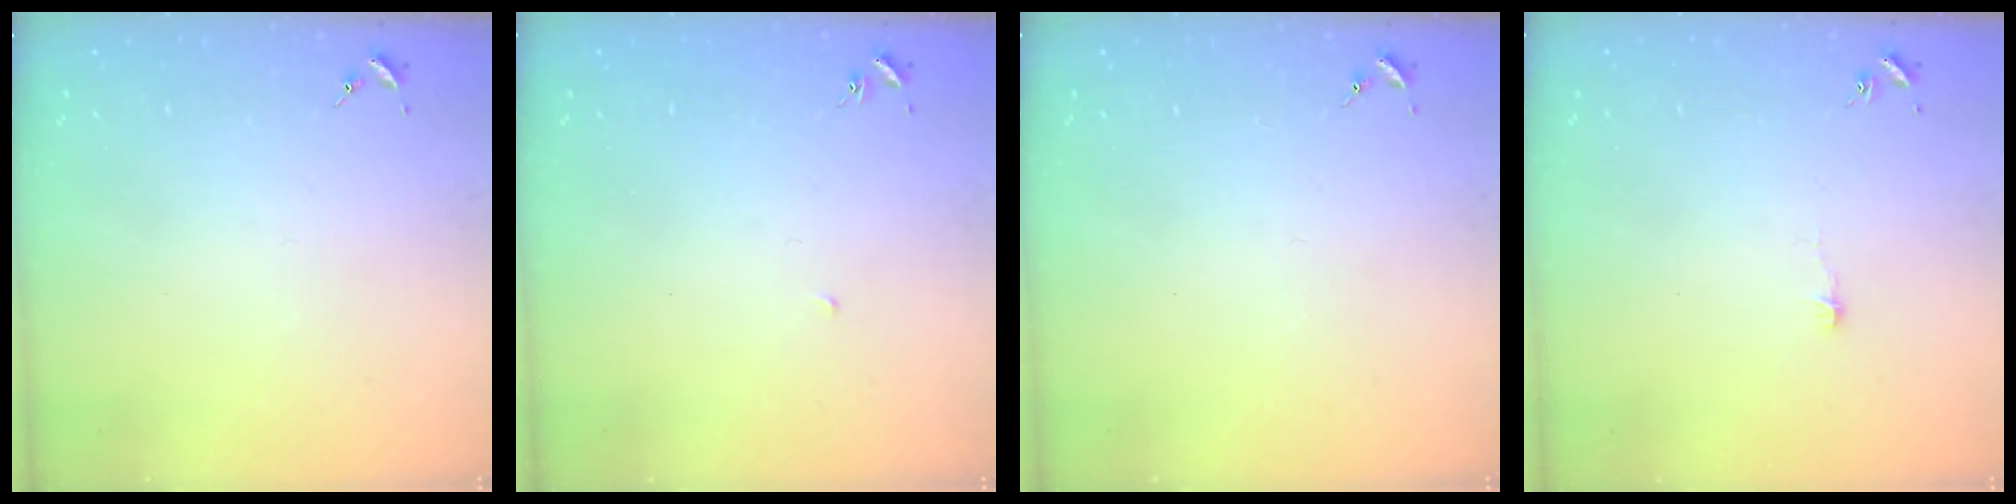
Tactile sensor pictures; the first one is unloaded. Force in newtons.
{"total": 1.6, "press": 1.6, "slide": 0.1}
{"total": 0.0}
{"total": 3.6, "press": 3.6, "slide": 0.3}